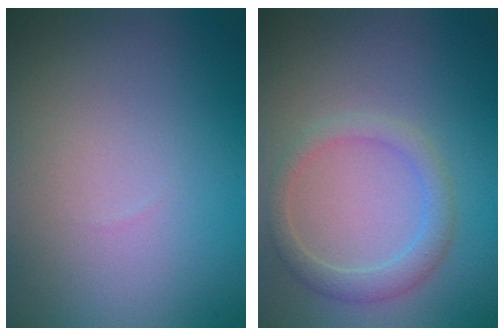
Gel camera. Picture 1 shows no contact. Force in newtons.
{"total": 2.3, "press": 2.3, "slide": 0.0}